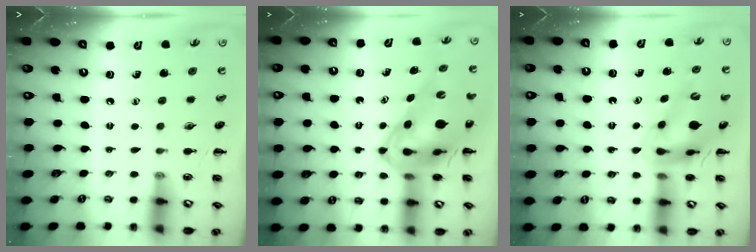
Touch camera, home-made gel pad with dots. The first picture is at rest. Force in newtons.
{"total": 12.3, "press": 11.7, "slide": 3.7}
{"total": 11.7, "press": 11.2, "slide": 3.4}